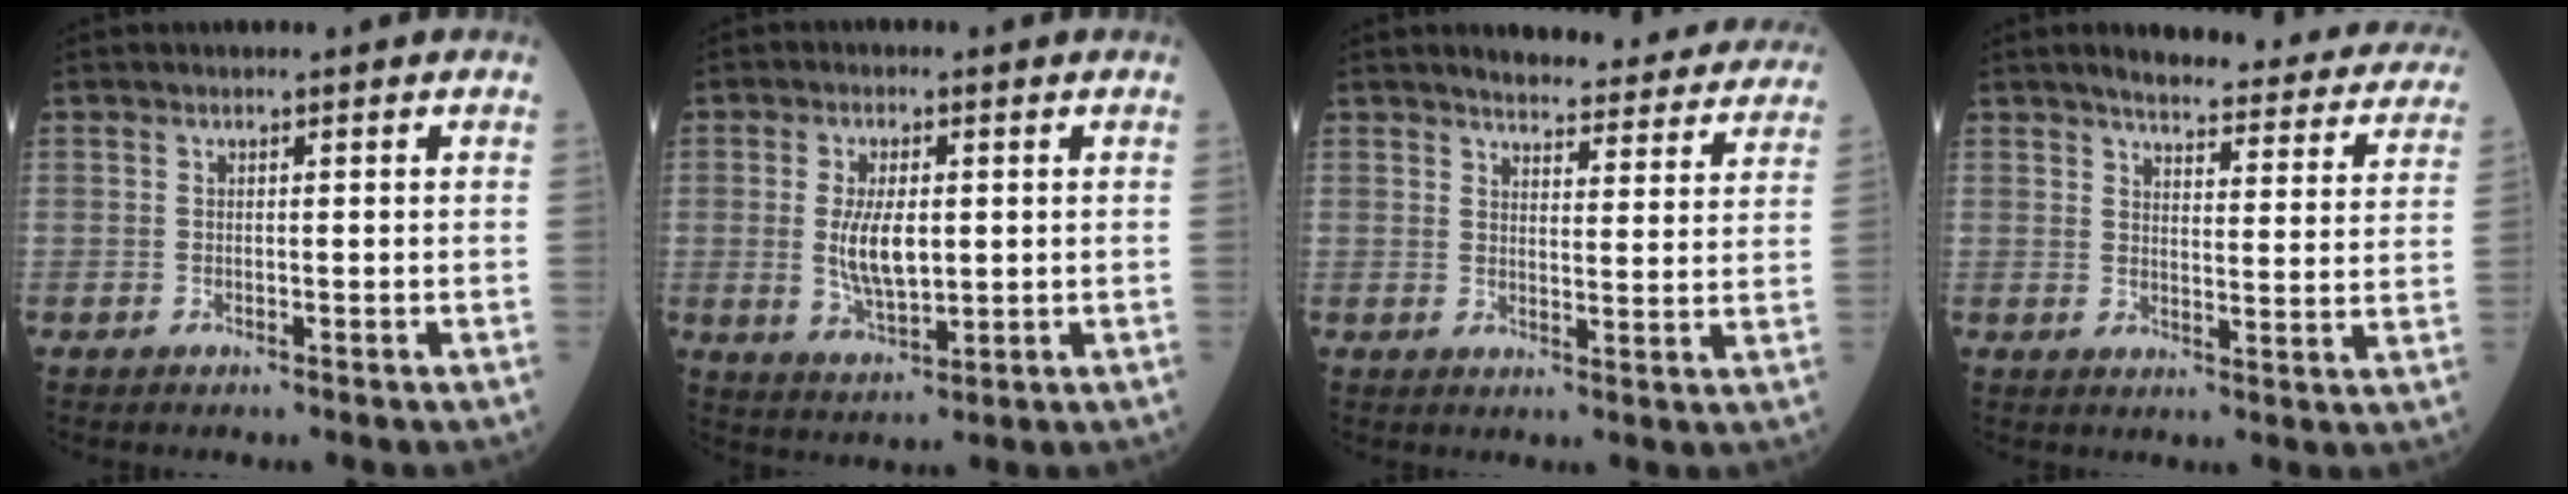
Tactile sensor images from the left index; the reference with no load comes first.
{"total": 7.0, "force": [0.4, 2.8, 6.4], "torque": [-0.132, -0.004, 0.013]}
{"total": 18.4, "force": [17.3, 3.5, 5.3], "torque": [-0.043, -0.031, 0.189]}
{"total": 21.6, "force": [19.5, 4.2, 8.5], "torque": [-0.090, -0.033, 0.216]}